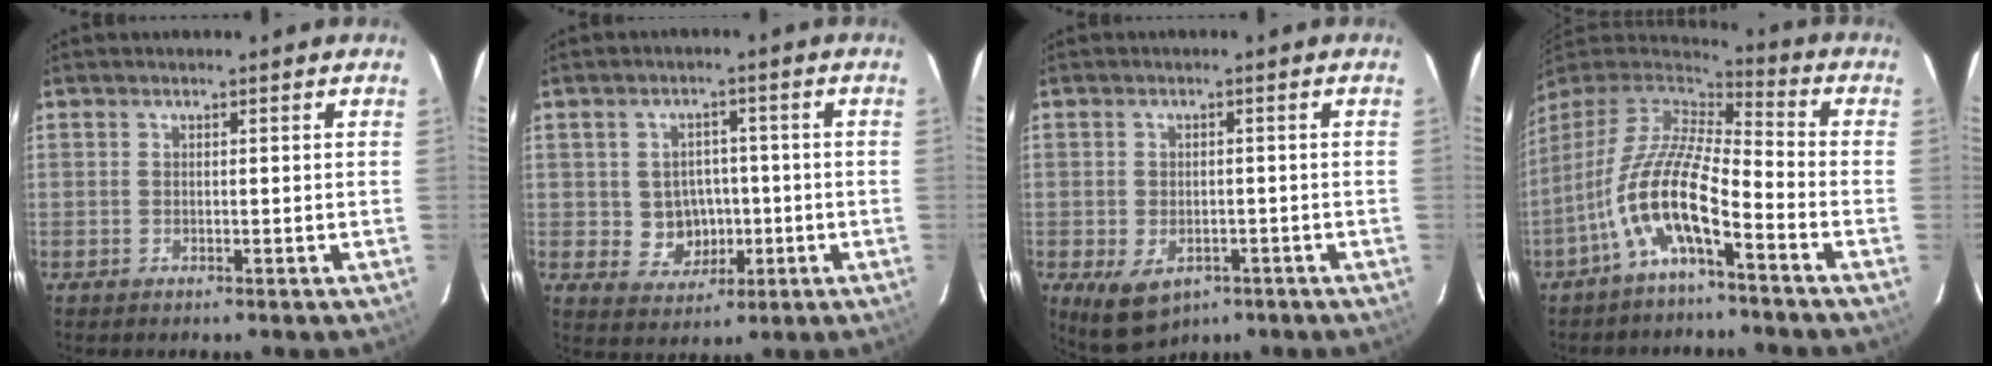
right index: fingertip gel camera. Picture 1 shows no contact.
{"total": 6.4, "force": [-0.8, 6.0, 2.0], "torque": [-0.049, 0.016, 0.007]}
{"total": 7.6, "force": [-3.6, 5.0, 4.4], "torque": [-0.089, -0.019, -0.045]}
{"total": 13.4, "force": [-6.6, 3.5, 11.1], "torque": [-0.219, -0.002, -0.131]}